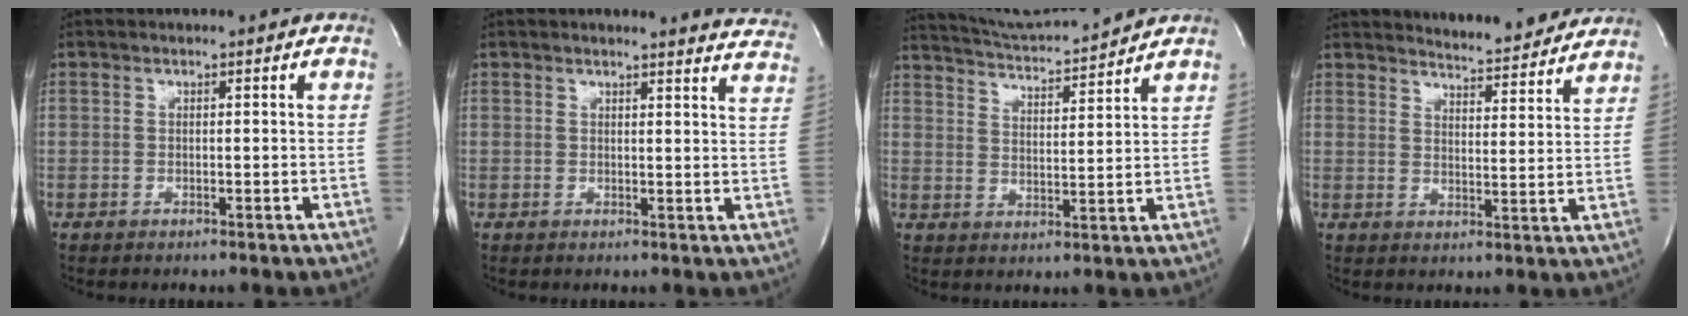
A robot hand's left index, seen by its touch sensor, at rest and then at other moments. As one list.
[{"total": 9.0, "force": [9.0, 0.3, 0.9], "torque": [0.010, -0.074, 0.061]}, {"total": 11.1, "force": [10.6, -0.7, 3.0], "torque": [-0.061, 0.005, 0.170]}, {"total": 9.9, "force": [9.8, 0.8, 1.8], "torque": [-0.027, -0.014, 0.122]}]